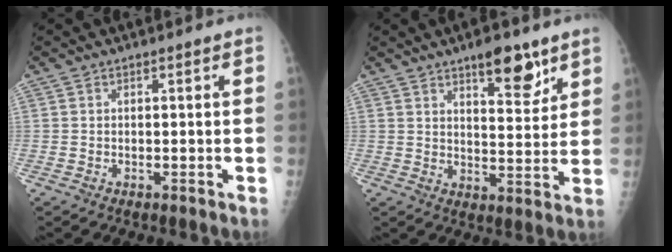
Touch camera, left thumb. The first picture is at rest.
{"total": 9.4, "force": [6.1, 3.5, 6.2], "torque": [-0.066, -0.039, 0.093]}